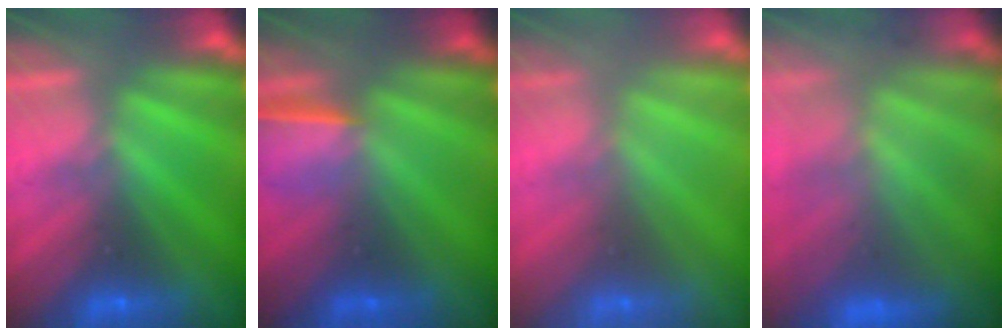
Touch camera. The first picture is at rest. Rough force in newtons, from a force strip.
{"total": 1.5}
{"total": 2.5}
{"total": 7.5}